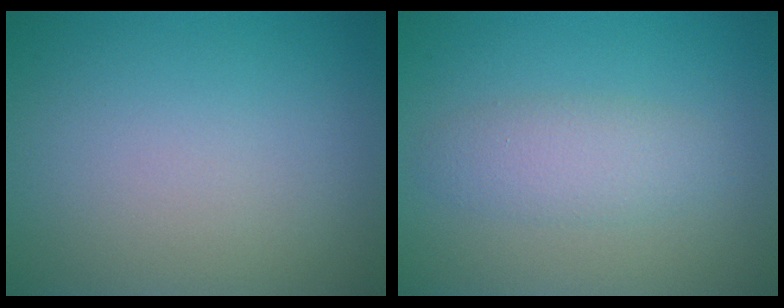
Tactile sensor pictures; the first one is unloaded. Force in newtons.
{"total": 2.7, "press": 2.7, "slide": 0.1}